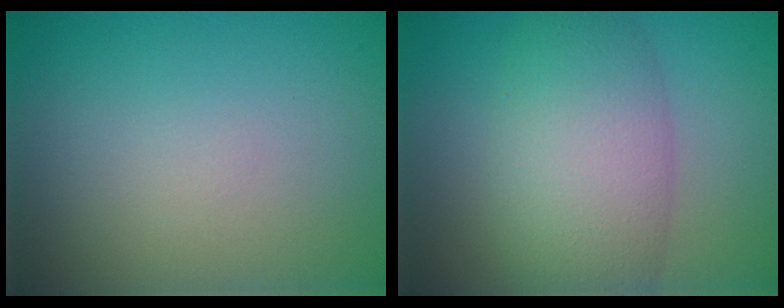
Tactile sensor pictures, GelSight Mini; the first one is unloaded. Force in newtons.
{"total": 7.1, "press": 7.1, "slide": 0.2}